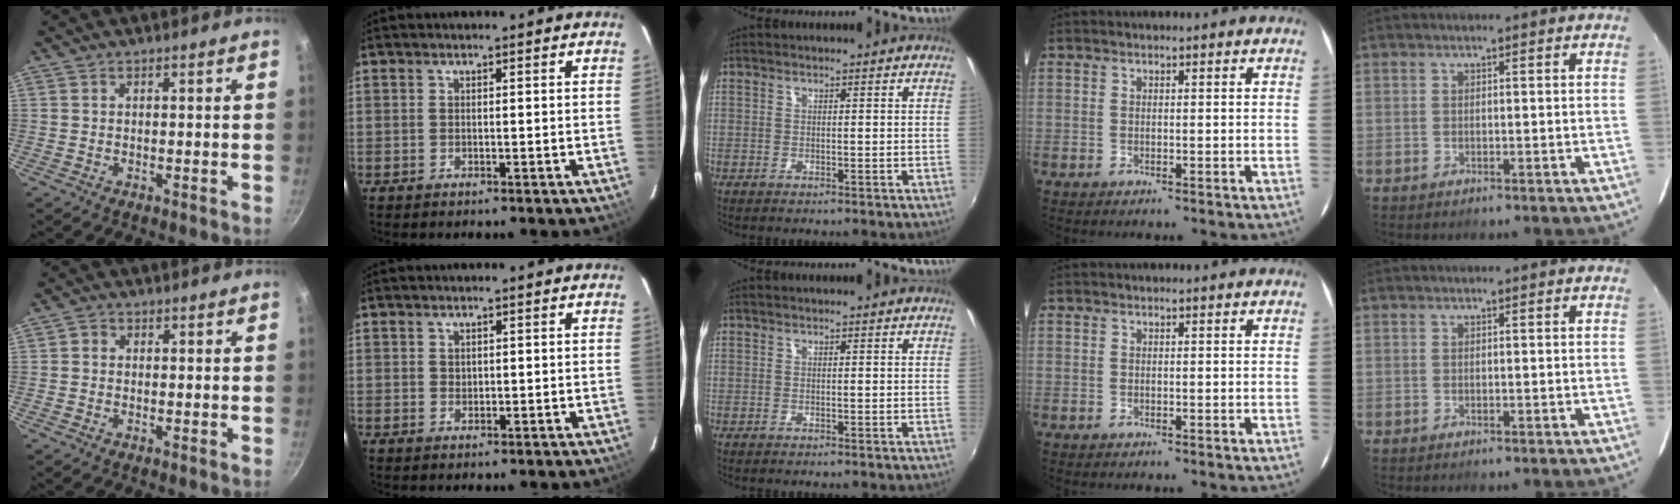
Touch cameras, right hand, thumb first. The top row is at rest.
{"thumb": {"total": 1.6, "force": [0.1, 1.5, 0.7], "torque": [-0.010, 0.004, -0.004]}, "index": {"total": 1.0, "force": [0.5, 0.8, 0.1], "torque": [0.002, 0.001, 0.010]}}